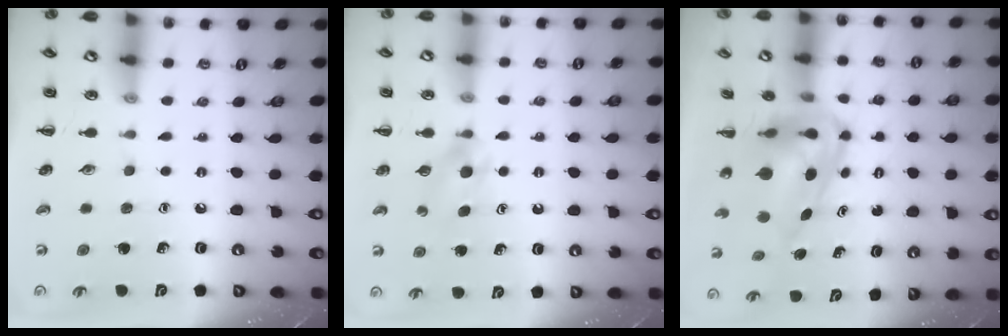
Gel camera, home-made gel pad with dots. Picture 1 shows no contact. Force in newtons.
{"total": 4.1, "press": 3.9, "slide": 1.2}
{"total": 8.4, "press": 8.0, "slide": 2.5}